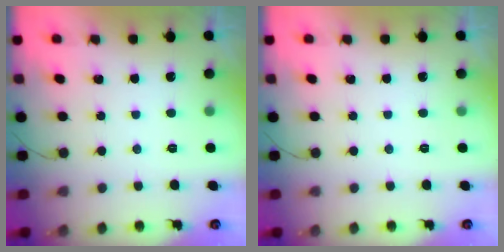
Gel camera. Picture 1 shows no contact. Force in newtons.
{"total": 0.0}